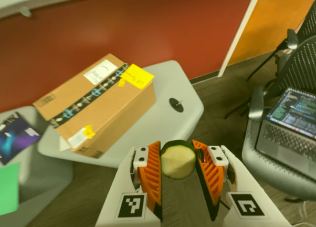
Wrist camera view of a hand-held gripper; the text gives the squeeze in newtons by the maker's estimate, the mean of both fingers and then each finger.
{"total": 11.4, "left": 12.1, "right": 10.8}